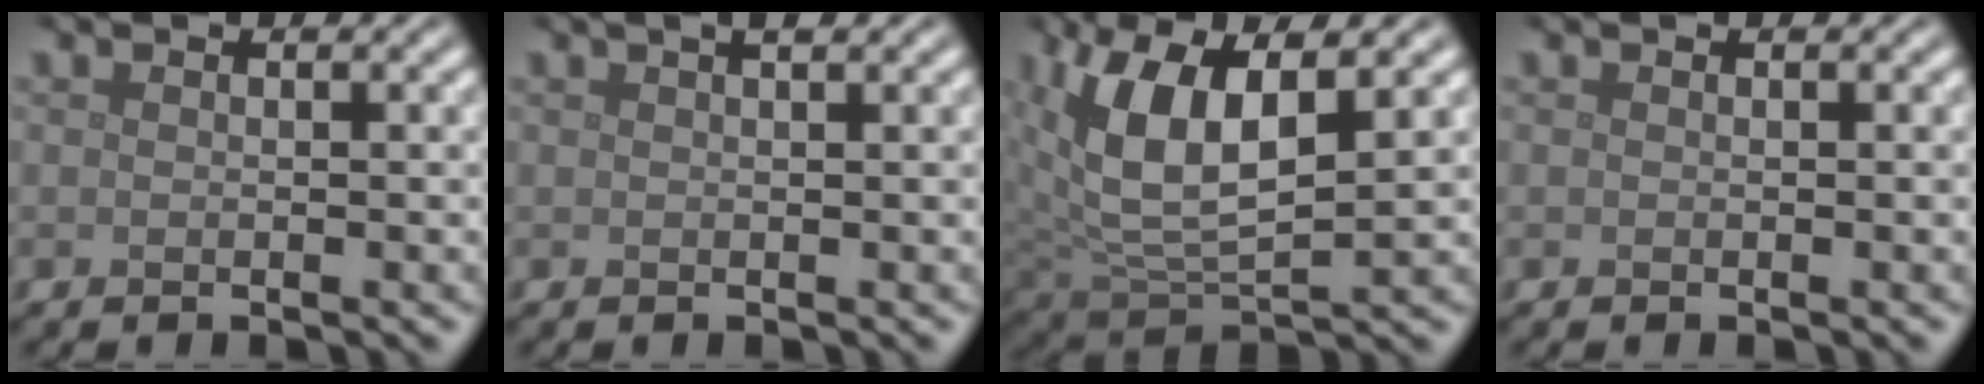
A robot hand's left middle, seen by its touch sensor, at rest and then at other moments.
{"total": 2.4, "force": [1.4, 1.0, 1.7], "torque": [-0.007, 0.005, -0.002]}
{"total": 8.0, "force": [2.4, 3.7, 6.7], "torque": [-0.145, -0.003, 0.044]}
{"total": 0.0}